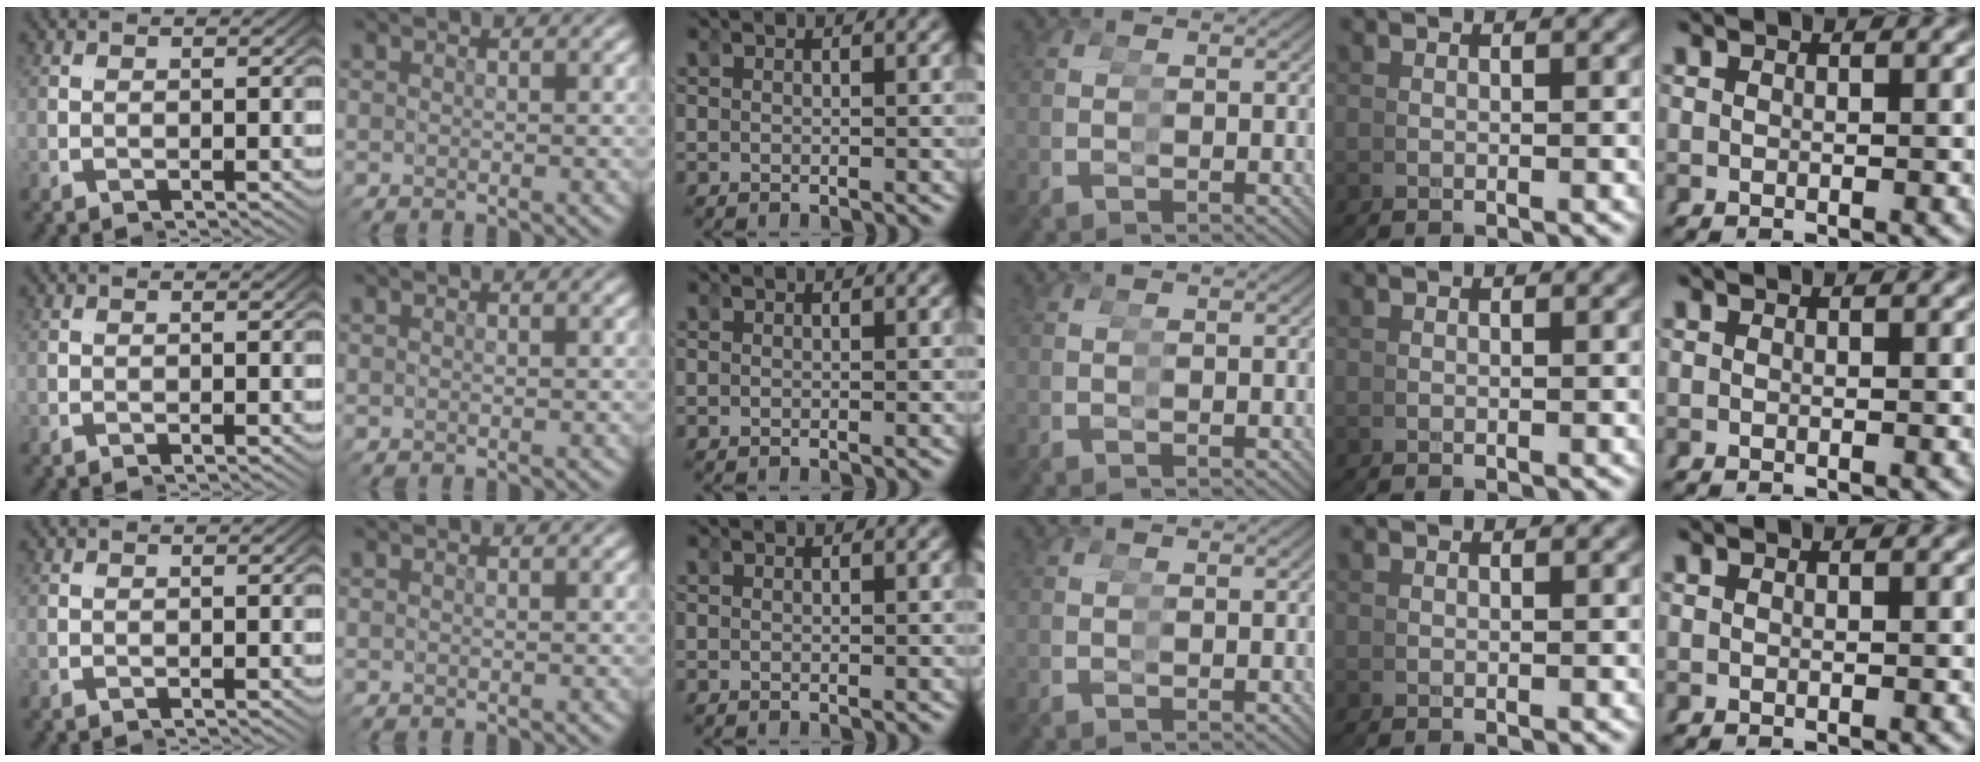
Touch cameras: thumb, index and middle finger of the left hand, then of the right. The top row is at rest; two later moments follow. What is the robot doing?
{"motion": "reach", "object": "sticker"}